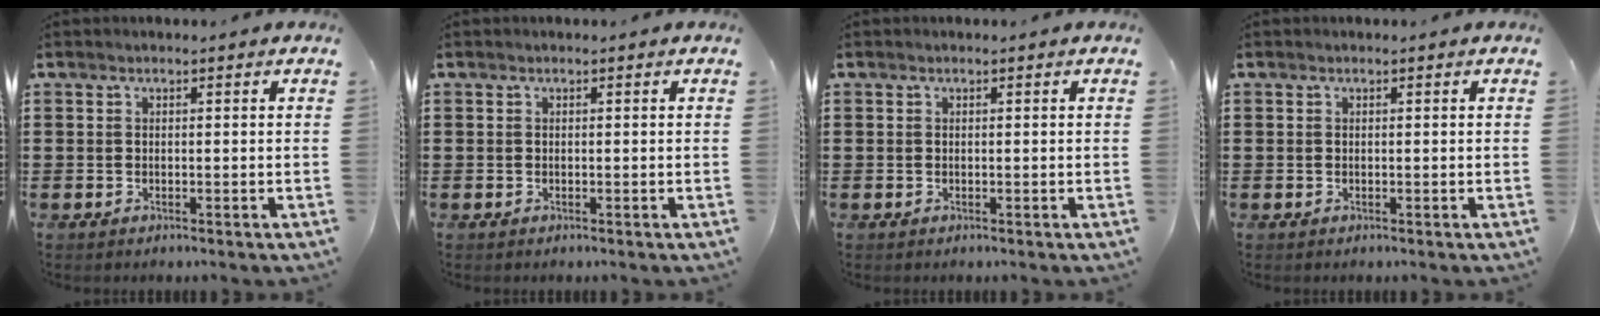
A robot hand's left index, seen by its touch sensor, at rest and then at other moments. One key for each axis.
{"total": 0.0}
{"total": 0.0}
{"total": 0.0}